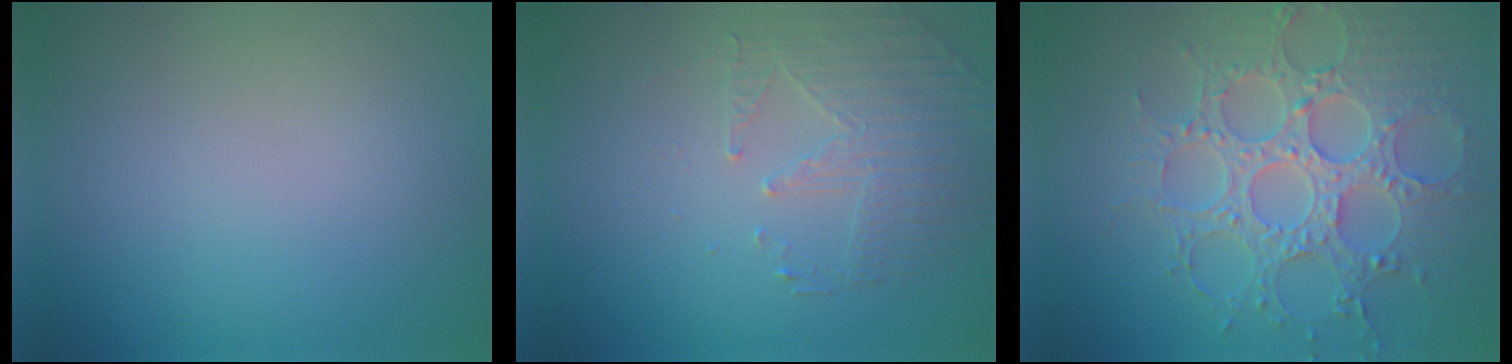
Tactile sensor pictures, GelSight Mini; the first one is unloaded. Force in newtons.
{"total": 2.2, "press": 1.8, "slide": 1.2}
{"total": 7.7, "press": 6.2, "slide": 4.6}